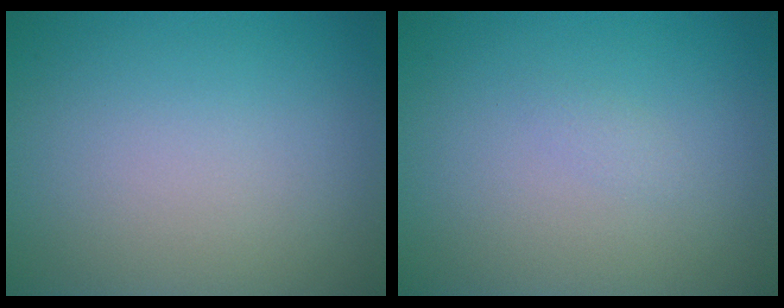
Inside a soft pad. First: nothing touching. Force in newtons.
{"total": 0.5, "press": 0.5, "slide": 0.1}